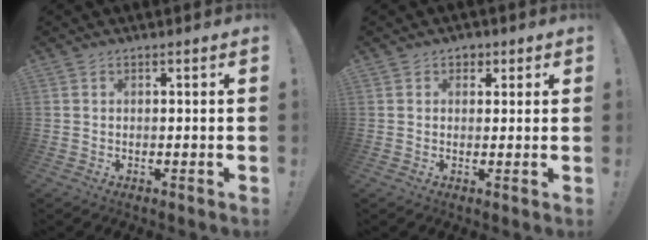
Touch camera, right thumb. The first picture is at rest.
{"total": 2.8, "force": [1.0, 2.4, 1.0], "torque": [-0.004, -0.002, 0.015]}